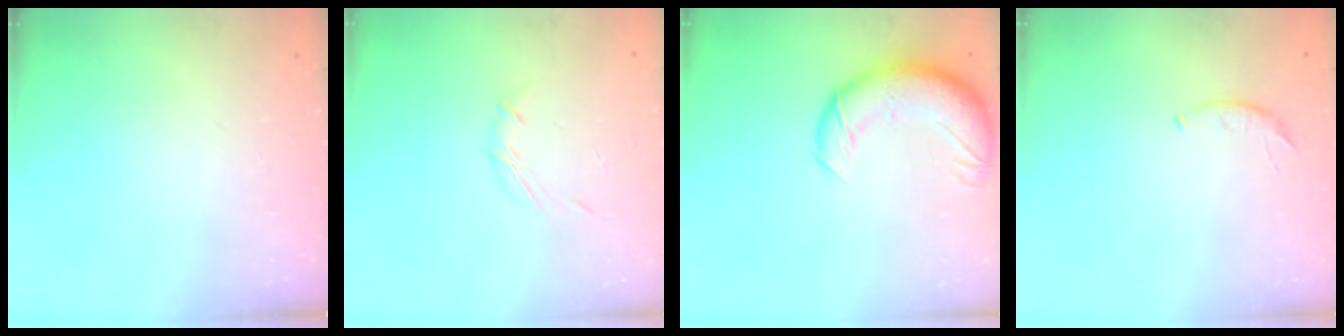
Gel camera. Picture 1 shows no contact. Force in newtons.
{"total": 4.4, "press": 4.3, "slide": 0.8}
{"total": 13.3, "press": 12.8, "slide": 3.6}
{"total": 5.5, "press": 5.5, "slide": 0.5}